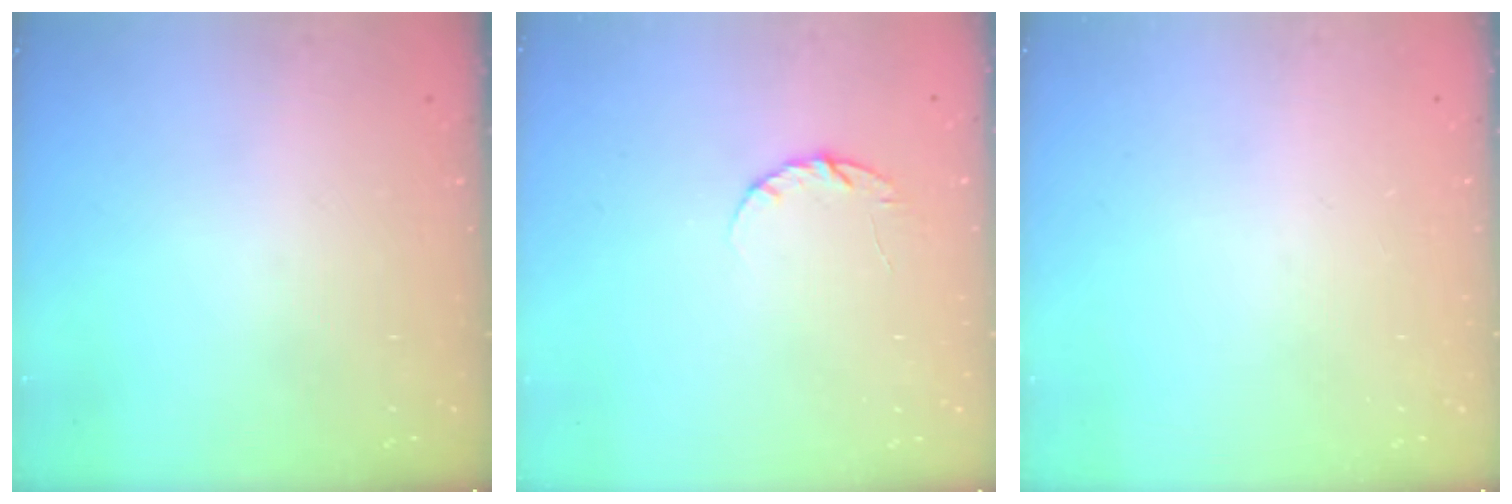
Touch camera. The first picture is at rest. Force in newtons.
{"total": 4.8, "press": 4.7, "slide": 0.6}
{"total": 0.0}